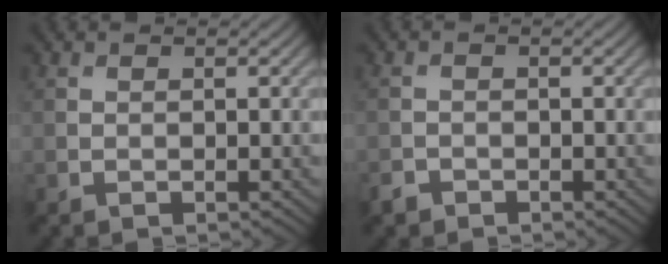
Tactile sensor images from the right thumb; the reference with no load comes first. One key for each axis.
{"total": 1.3, "fx": -1.0, "fy": 0.7, "fz": 0.2, "tx": -0.003, "ty": -0.001, "tz": -0.023}